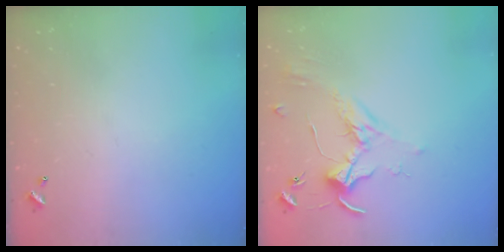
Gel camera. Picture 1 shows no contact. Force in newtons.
{"total": 1.8, "press": 1.8, "slide": 0.4}